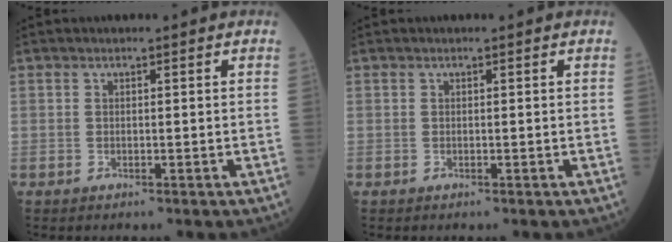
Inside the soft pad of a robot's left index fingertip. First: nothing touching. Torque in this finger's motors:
{"motor_torque": [-0.01, -0.01, 0.00, 0.00]}